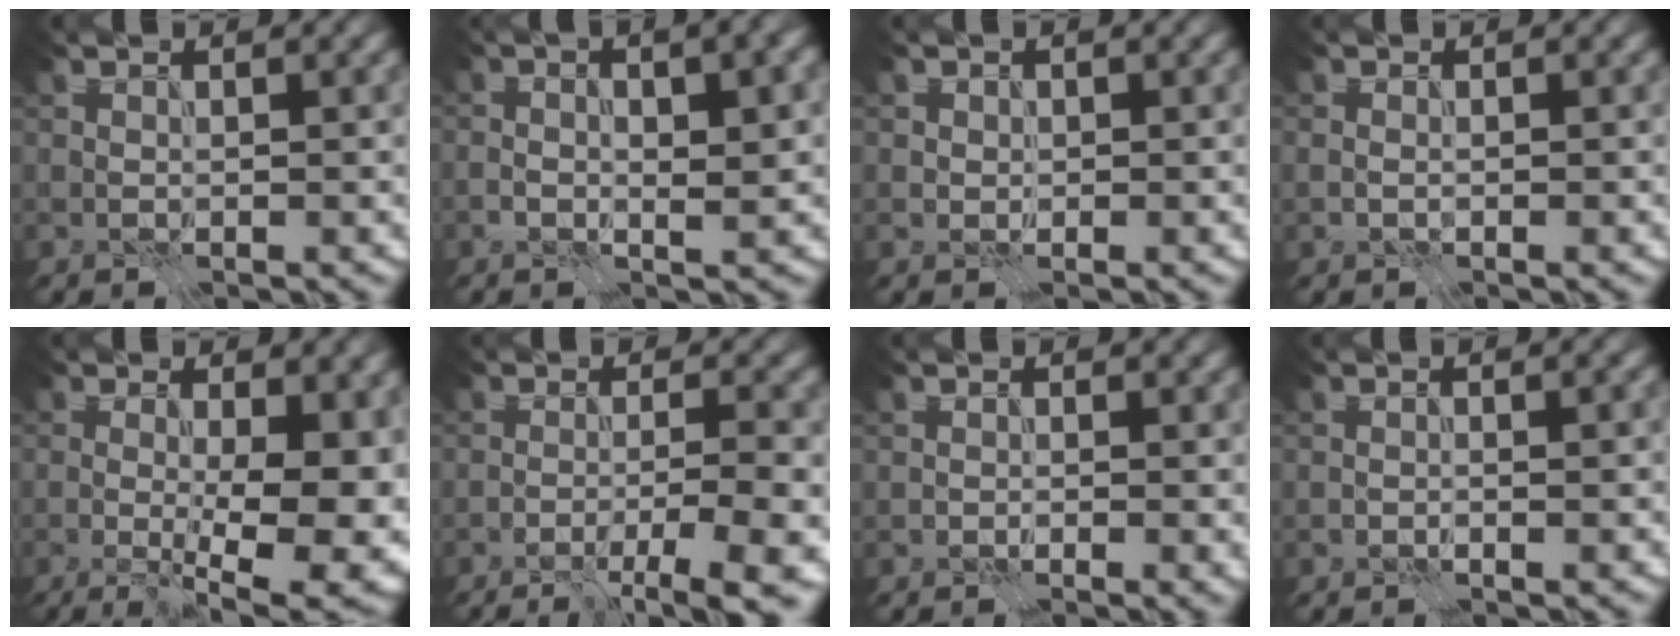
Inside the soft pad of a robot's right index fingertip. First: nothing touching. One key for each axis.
{"total": 5.6, "fx": 0.7, "fy": 1.8, "fz": 5.3, "tx": -0.064, "ty": 0.008, "tz": 0.008}
{"total": 0.7, "fx": 0.2, "fy": 0.6, "fz": 0.0, "tx": 0.003, "ty": -0.001, "tz": 0.008}
{"total": 0.0}
{"total": 11.2, "fx": -1.4, "fy": 4.1, "fz": 10.4, "tx": -0.110, "ty": -0.005, "tz": -0.011}
{"total": 7.1, "fx": -2.7, "fy": 1.7, "fz": 6.3, "tx": -0.064, "ty": -0.011, "tz": -0.027}
{"total": 0.0}
{"total": 1.5, "fx": -0.3, "fy": 0.3, "fz": 1.5, "tx": -0.009, "ty": 0.006, "tz": -0.009}